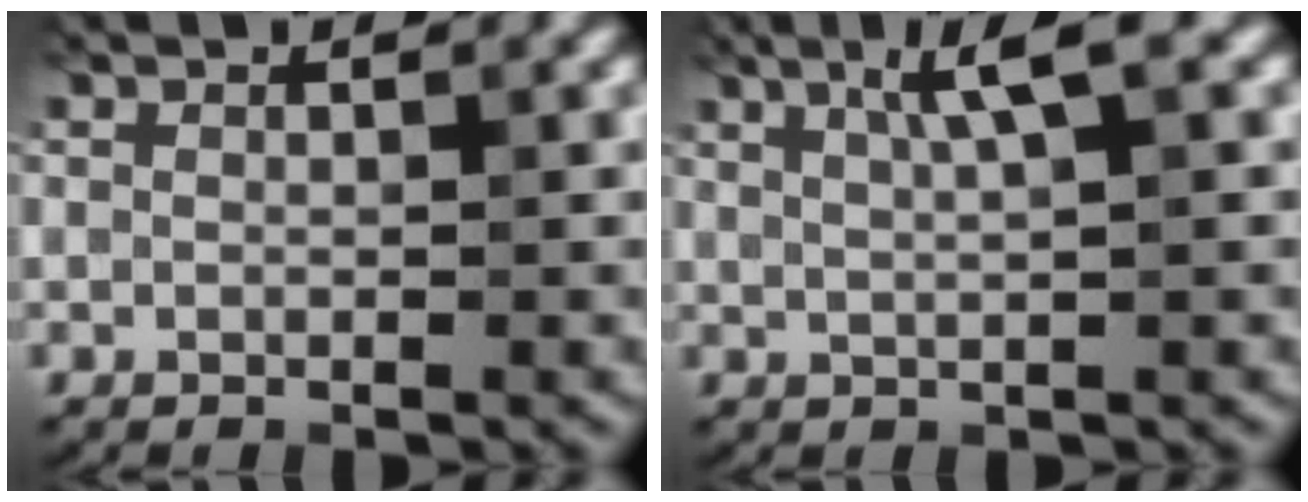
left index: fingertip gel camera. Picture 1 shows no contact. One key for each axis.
{"total": 3.9, "fx": 1.7, "fy": 0.6, "fz": 3.5, "tx": -0.059, "ty": 0.008, "tz": 0.031}